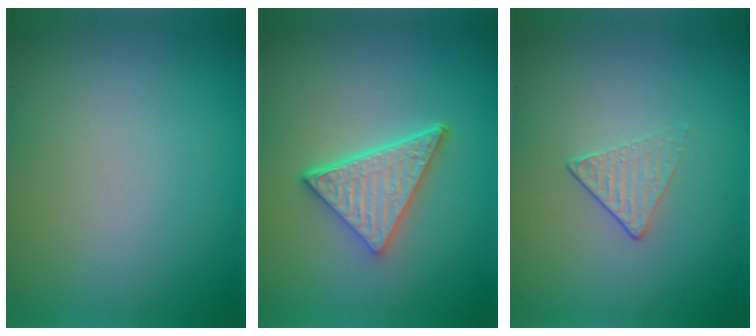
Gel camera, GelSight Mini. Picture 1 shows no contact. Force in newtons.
{"total": 5.1, "press": 3.8, "slide": 3.4}
{"total": 1.3, "press": 0.9, "slide": 0.9}